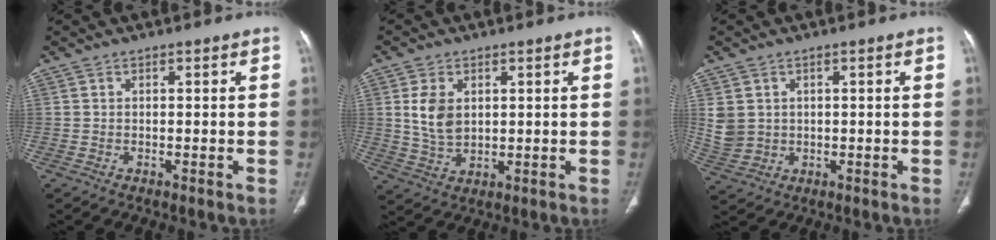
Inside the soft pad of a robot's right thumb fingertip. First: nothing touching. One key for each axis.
{"total": 6.8, "fx": 1.5, "fy": 4.5, "fz": 4.8, "tx": -0.082, "ty": -0.006, "tz": 0.036}
{"total": 5.4, "fx": 1.1, "fy": 4.7, "fz": 2.4, "tx": -0.045, "ty": -0.004, "tz": 0.036}